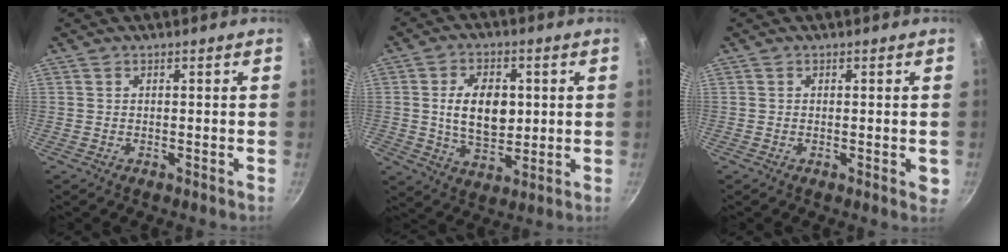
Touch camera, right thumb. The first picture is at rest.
{"total": 11.2, "force": [1.2, 7.2, 8.4], "torque": [-0.118, -0.008, 0.023]}
{"total": 1.7, "force": [-0.2, 0.5, 1.6], "torque": [-0.019, -0.002, -0.004]}